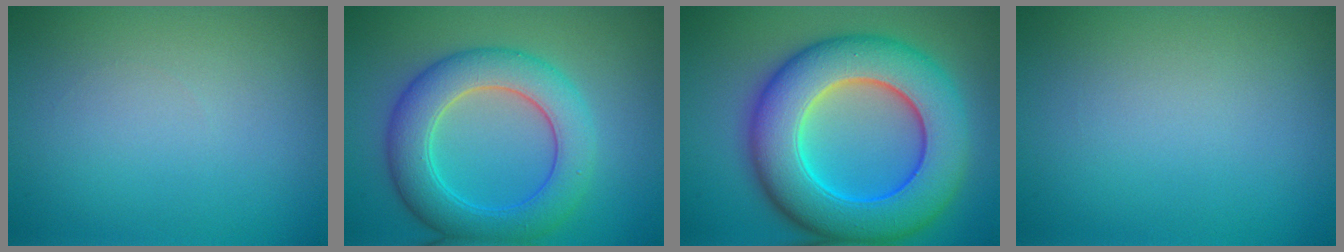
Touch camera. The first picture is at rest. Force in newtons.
{"total": 7.0, "press": 6.9, "slide": 0.3}
{"total": 12.2, "press": 12.2, "slide": 0.2}
{"total": 0.0}